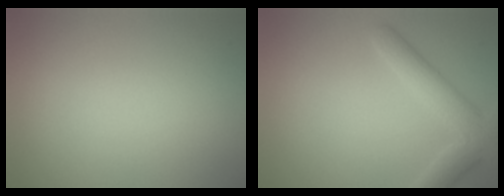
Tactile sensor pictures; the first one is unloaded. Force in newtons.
{"total": 3.8, "press": 3.8, "slide": 0.1}